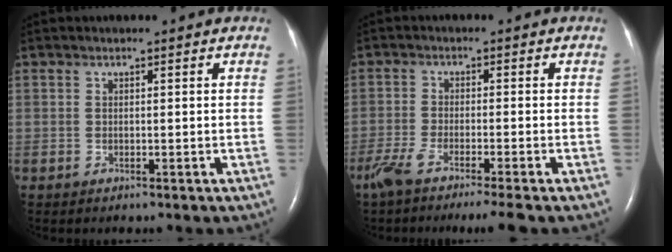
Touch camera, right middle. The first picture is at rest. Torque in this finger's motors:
{"motor_torque": [0.88, -0.77, 0.10, 0.06]}